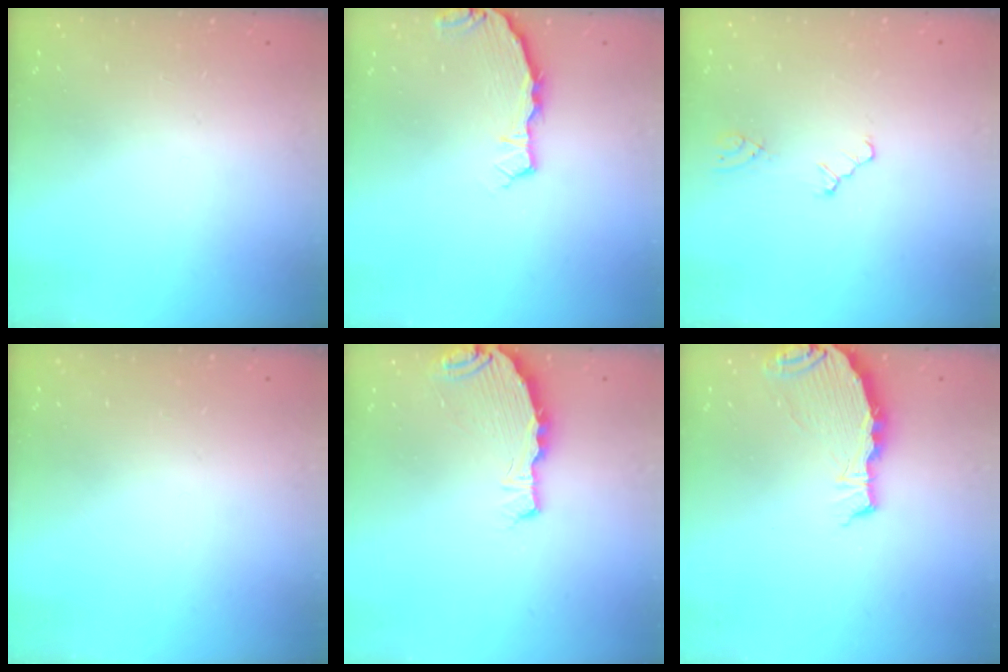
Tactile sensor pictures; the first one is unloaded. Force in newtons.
{"total": 3.8, "press": 3.8, "slide": 0.4}
{"total": 0.0}
{"total": 0.0}
{"total": 4.8, "press": 4.8, "slide": 0.2}
{"total": 6.9, "press": 6.9, "slide": 0.4}